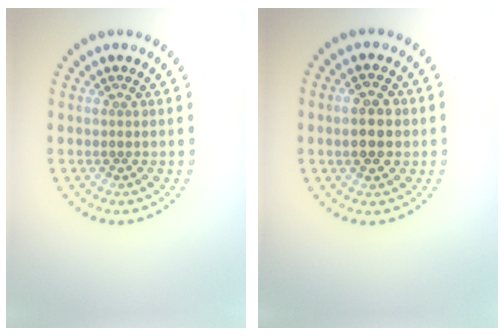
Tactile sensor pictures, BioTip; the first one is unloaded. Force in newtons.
{"total": 4.0, "press": 4.0, "slide": 0.2}